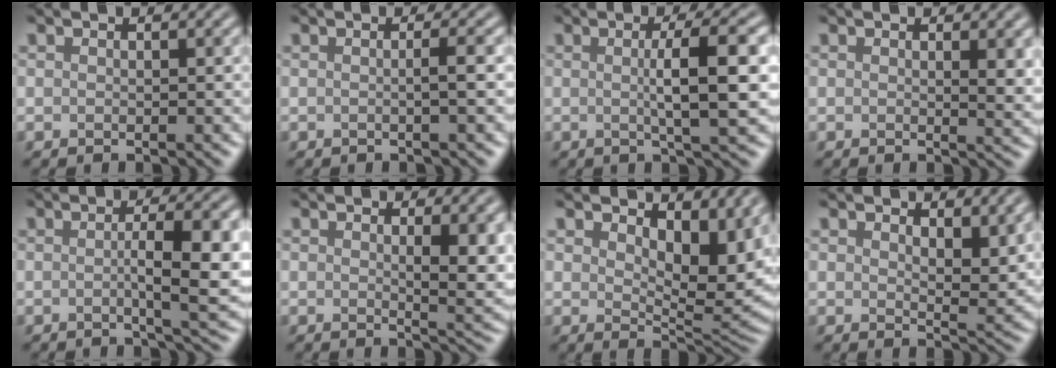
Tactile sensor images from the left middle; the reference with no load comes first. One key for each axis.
{"total": 1.6, "fx": -0.1, "fy": 0.4, "fz": 1.5, "tx": -0.017, "ty": 0.003, "tz": -0.007}
{"total": 6.0, "fx": 0.4, "fy": 1.2, "fz": 5.8, "tx": -0.087, "ty": 0.008, "tz": 0.003}
{"total": 2.1, "fx": 0.6, "fy": 0.5, "fz": 1.9, "tx": -0.020, "ty": -0.005, "tz": 0.011}
{"total": 6.4, "fx": -0.2, "fy": 1.4, "fz": 6.2, "tx": -0.088, "ty": 0.000, "tz": -0.003}
{"total": 4.1, "fx": 1.0, "fy": 1.1, "fz": 3.8, "tx": -0.048, "ty": -0.006, "tz": 0.019}
{"total": 6.2, "fx": 3.1, "fy": 2.9, "fz": 4.5, "tx": -0.070, "ty": -0.012, "tz": 0.046}
{"total": 4.0, "fx": 2.5, "fy": 1.6, "fz": 2.8, "tx": -0.040, "ty": -0.006, "tz": 0.042}